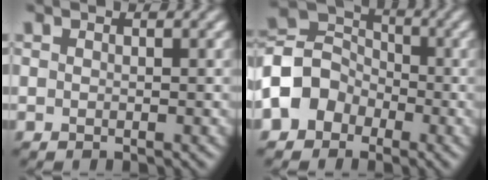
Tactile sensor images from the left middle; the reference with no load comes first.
{"total": 5.8, "force": [-2.3, 4.8, 2.3], "torque": [-0.041, 0.010, -0.064]}